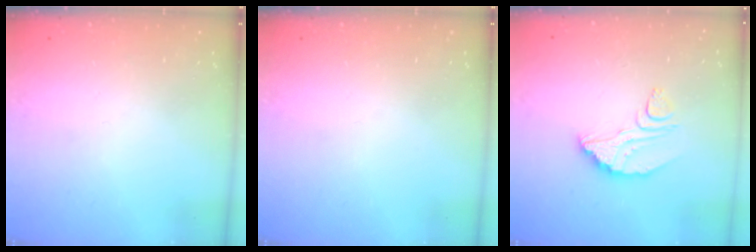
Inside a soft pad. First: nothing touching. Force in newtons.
{"total": 0.0}
{"total": 9.7, "press": 9.6, "slide": 0.8}